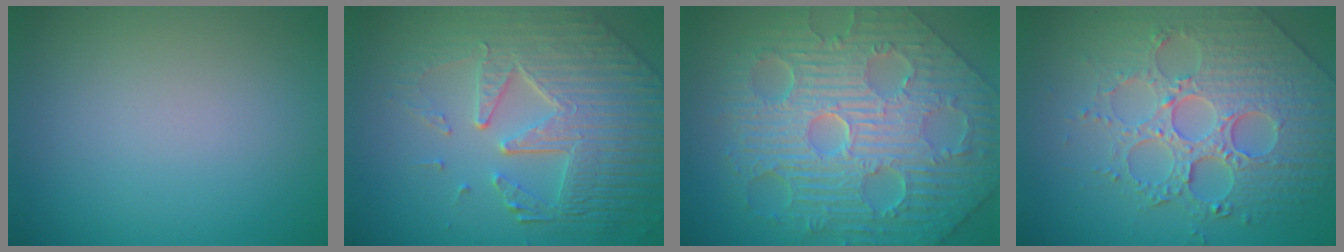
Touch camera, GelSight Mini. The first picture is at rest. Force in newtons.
{"total": 8.6, "press": 5.9, "slide": 6.3}
{"total": 12.2, "press": 8.0, "slide": 9.1}
{"total": 7.7, "press": 6.1, "slide": 4.6}